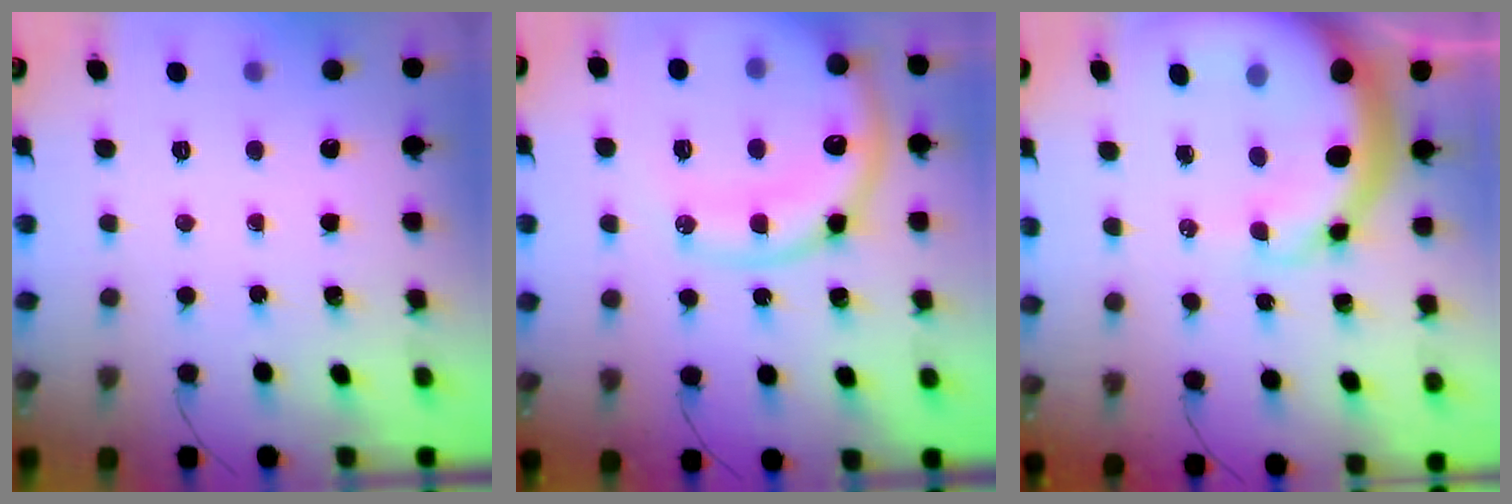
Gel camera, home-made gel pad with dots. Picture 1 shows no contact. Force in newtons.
{"total": 17.6, "press": 17.2, "slide": 3.9}
{"total": 16.2, "press": 15.5, "slide": 4.6}